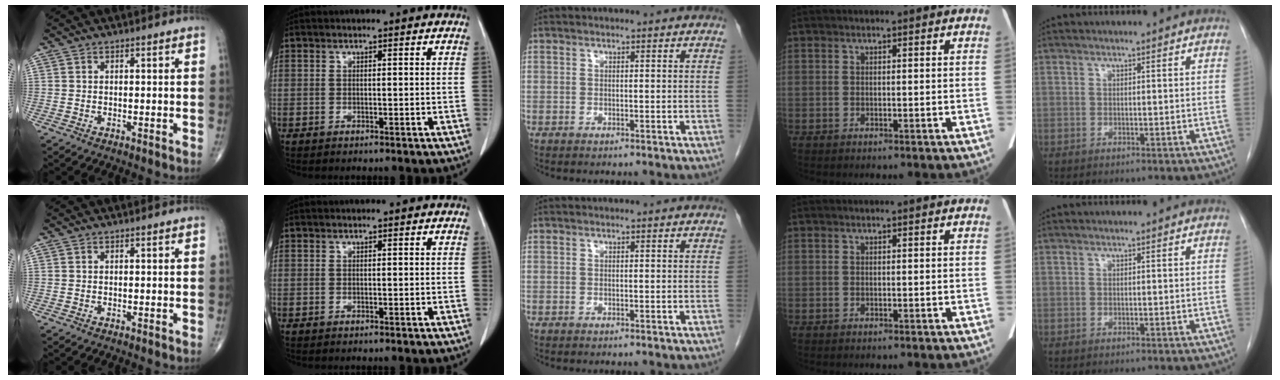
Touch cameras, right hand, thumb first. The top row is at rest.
{}